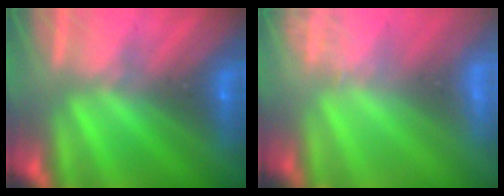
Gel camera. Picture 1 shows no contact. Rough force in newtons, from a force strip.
{"total": 2.4}